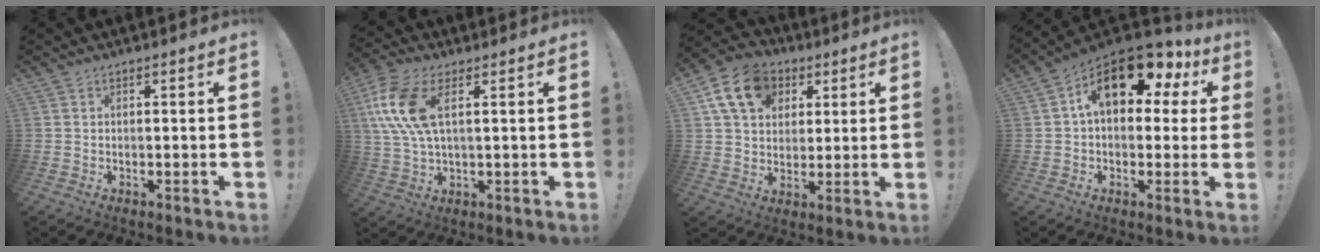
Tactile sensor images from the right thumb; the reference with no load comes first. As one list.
[{"total": 13.4, "force": [4.2, 6.3, 11.0], "torque": [-0.233, -0.009, 0.079]}, {"total": 15.3, "force": [6.2, 11.6, 7.8], "torque": [-0.122, -0.013, 0.122]}, {"total": 16.9, "force": [7.1, 8.9, 12.5], "torque": [-0.174, -0.034, 0.119]}]